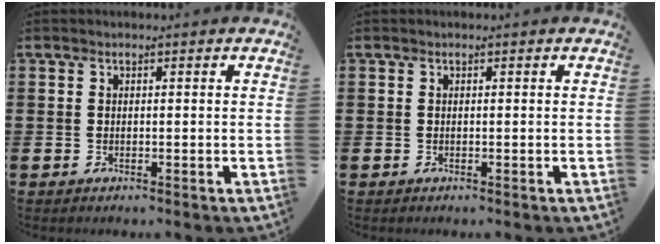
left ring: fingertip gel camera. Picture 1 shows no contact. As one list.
[{"total": 0.0}]